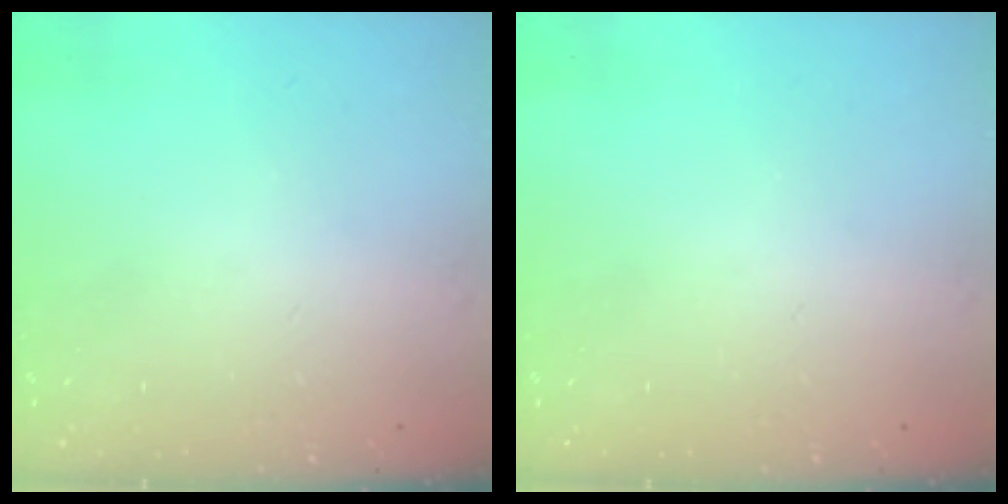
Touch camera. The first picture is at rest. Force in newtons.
{"total": 0.0}